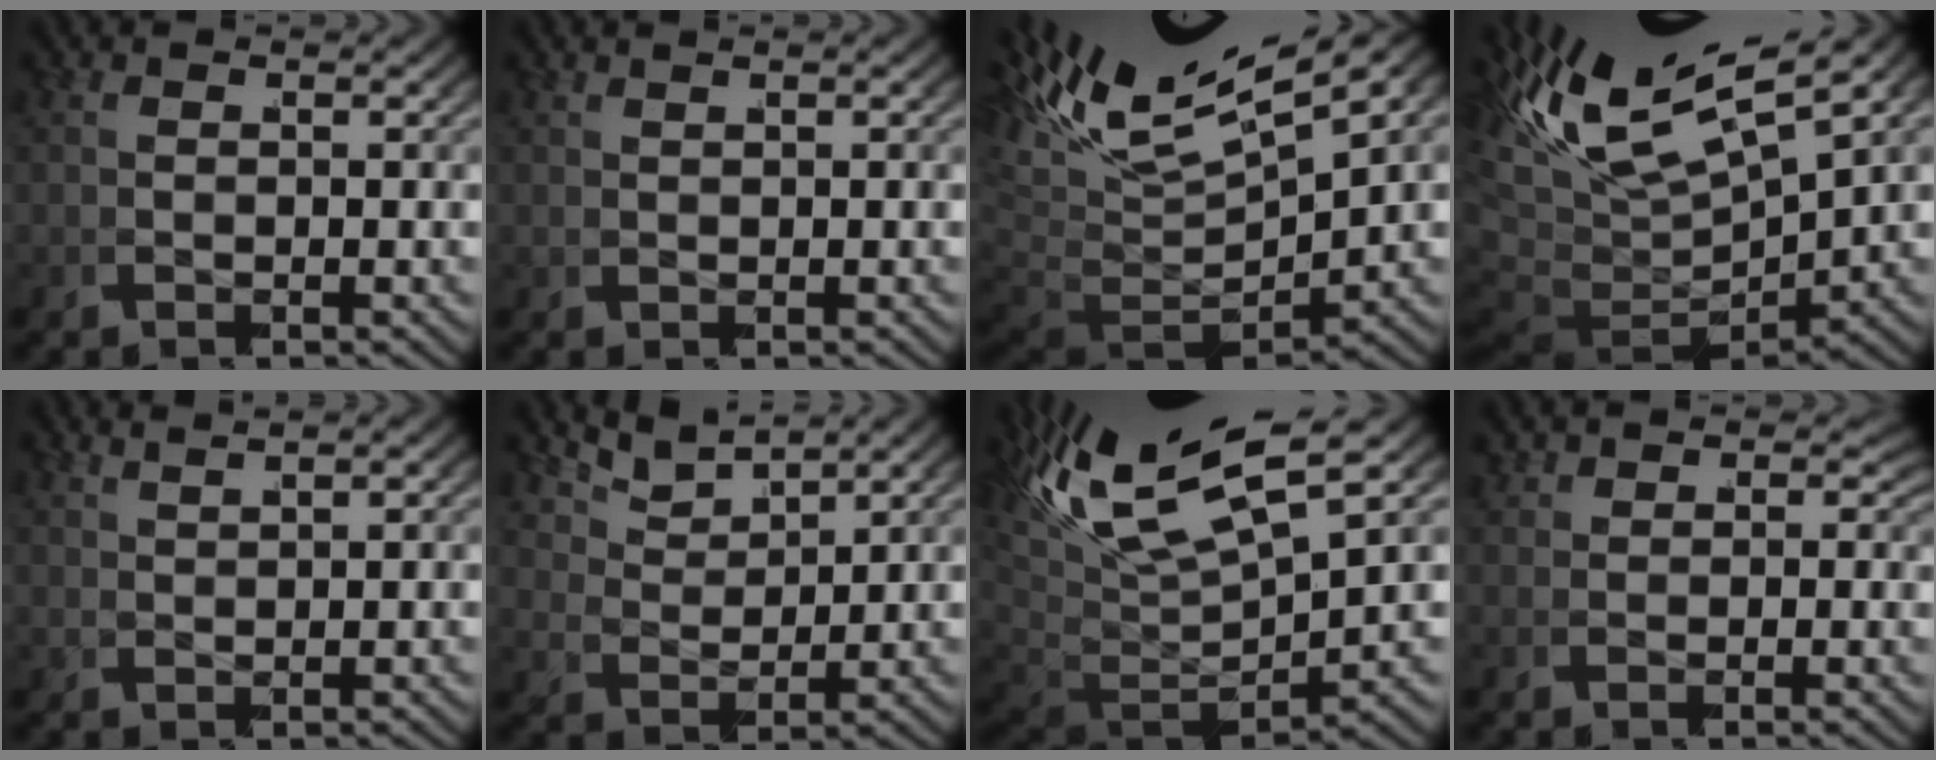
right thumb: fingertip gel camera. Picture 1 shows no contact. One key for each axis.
{"total": 0.8, "fx": 0.7, "fy": -0.3, "fz": -0.2, "tx": 0.009, "ty": 0.004, "tz": 0.014}
{"total": 9.9, "fx": 0.6, "fy": 6.0, "fz": 7.8, "tx": -0.140, "ty": -0.026, "tz": 0.022}
{"total": 10.6, "fx": -0.1, "fy": 6.7, "fz": 8.2, "tx": -0.162, "ty": -0.034, "tz": 0.012}
{"total": 1.6, "fx": 1.6, "fy": -0.4, "fz": -0.2, "tx": 0.011, "ty": 0.012, "tz": 0.030}
{"total": 3.0, "fx": 2.9, "fy": 0.4, "fz": 0.4, "tx": -0.012, "ty": 0.010, "tz": 0.053}
{"total": 10.2, "fx": -0.1, "fy": 6.0, "fz": 8.2, "tx": -0.152, "ty": -0.024, "tz": 0.012}
{"total": 1.6, "fx": 1.5, "fy": 0.5, "fz": -0.2, "tx": 0.010, "ty": 0.007, "tz": 0.022}